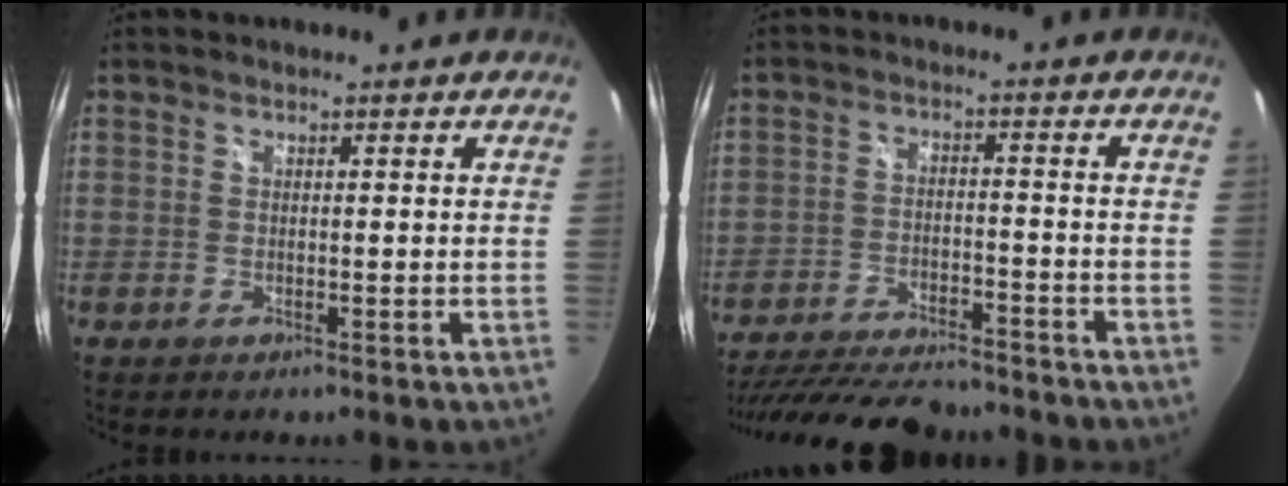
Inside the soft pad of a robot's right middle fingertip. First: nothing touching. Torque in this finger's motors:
{"motor_torque": [0.09, -0.69, 0.39, 0.04]}